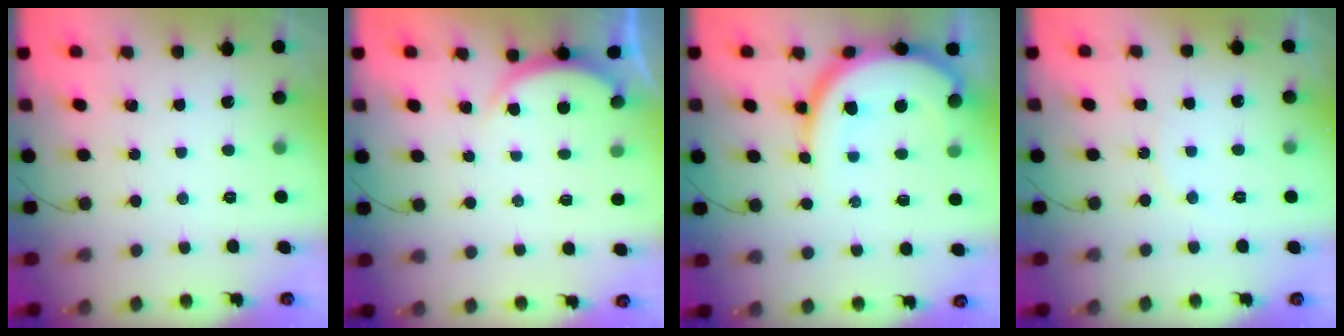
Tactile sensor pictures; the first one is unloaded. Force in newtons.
{"total": 2.1, "press": 2.0, "slide": 0.5}
{"total": 13.8, "press": 13.7, "slide": 1.5}
{"total": 4.5, "press": 4.5, "slide": 0.5}